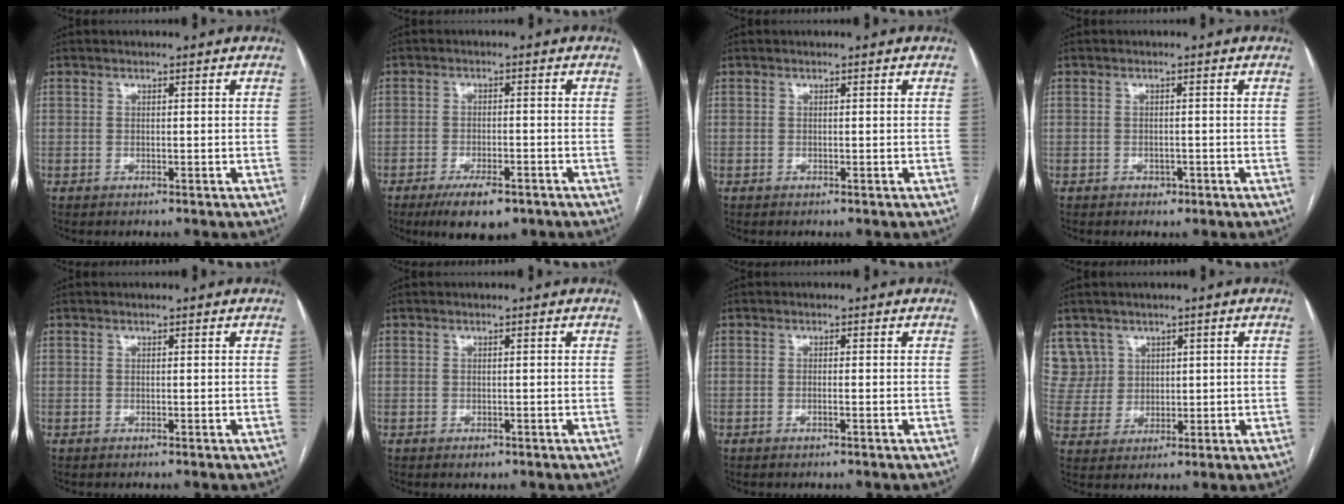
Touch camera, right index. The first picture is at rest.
{"total": 7.0, "force": [-4.6, 2.4, 4.6], "torque": [-0.075, -0.007, -0.069]}
{"total": 0.0}
{"total": 1.7, "force": [-0.9, 1.2, 0.6], "torque": [-0.007, 0.005, -0.009]}
{"total": 0.0}
{"total": 0.9, "force": [-0.5, 0.6, 0.4], "torque": [-0.003, 0.002, -0.003]}
{"total": 0.7, "force": [-0.3, 0.0, 0.7], "torque": [-0.014, 0.000, -0.004]}
{"total": 6.8, "force": [3.7, 5.7, 0.0], "torque": [0.002, 0.017, 0.086]}